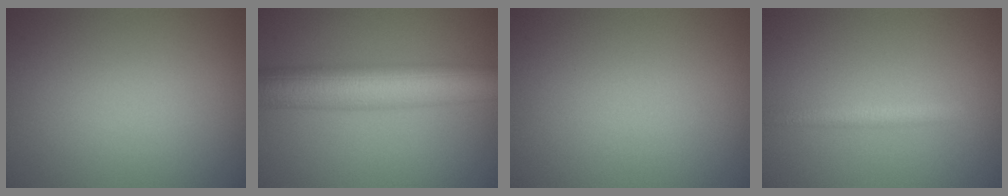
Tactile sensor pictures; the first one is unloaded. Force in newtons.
{"total": 9.7, "press": 9.7, "slide": 0.2}
{"total": 0.0}
{"total": 1.7, "press": 1.7, "slide": 0.1}